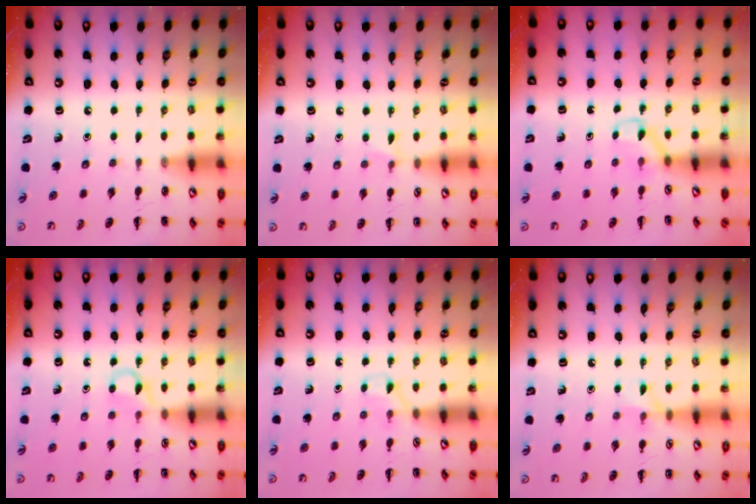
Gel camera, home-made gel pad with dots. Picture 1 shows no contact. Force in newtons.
{"total": 4.8, "press": 4.5, "slide": 1.6}
{"total": 3.0, "press": 2.8, "slide": 1.1}
{"total": 3.6, "press": 3.4, "slide": 1.0}
{"total": 2.5, "press": 2.3, "slide": 1.0}
{"total": 5.3, "press": 5.2, "slide": 1.2}